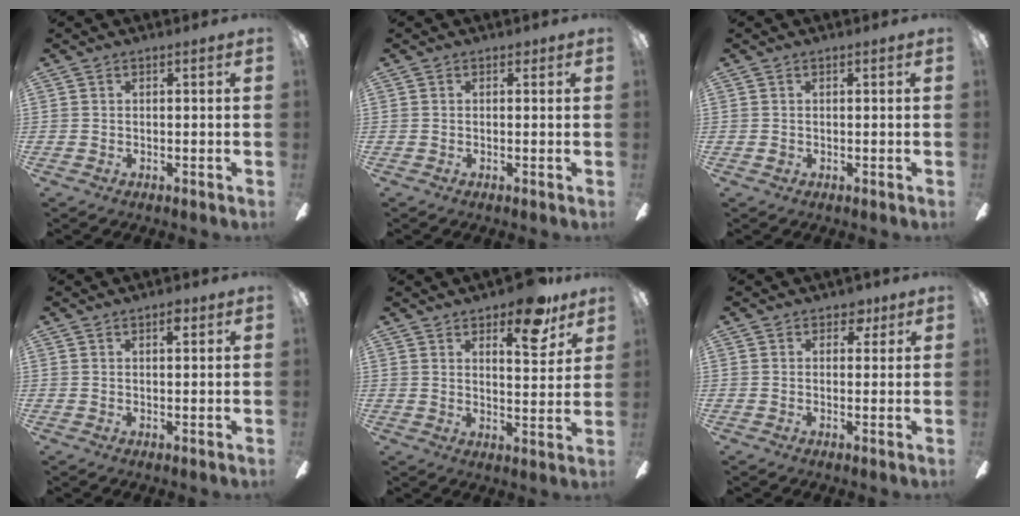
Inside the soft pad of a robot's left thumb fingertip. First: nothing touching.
{"total": 0.9, "force": [0.5, 0.7, 0.3], "torque": [0.002, 0.000, 0.008]}
{"total": 0.6, "force": [0.1, 0.6, 0.2], "torque": [-0.003, 0.004, 0.000]}
{"total": 2.4, "force": [1.8, 0.8, 1.3], "torque": [-0.005, -0.009, 0.027]}
{"total": 11.1, "force": [8.1, 4.0, 6.5], "torque": [-0.073, -0.045, 0.135]}
{"total": 3.9, "force": [2.6, 2.4, 1.5], "torque": [-0.002, -0.008, 0.042]}